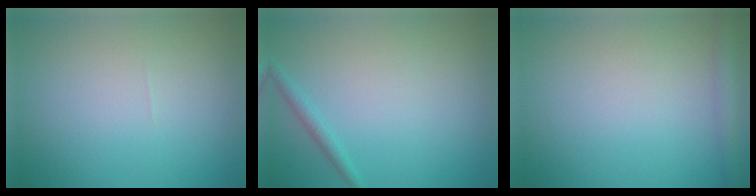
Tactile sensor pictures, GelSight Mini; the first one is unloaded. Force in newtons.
{"total": 1.2, "press": 1.2, "slide": 0.1}
{"total": 2.1, "press": 2.1, "slide": 0.1}